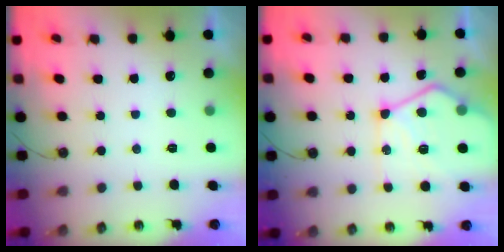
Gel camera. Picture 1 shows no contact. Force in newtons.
{"total": 16.2, "press": 16.1, "slide": 1.7}